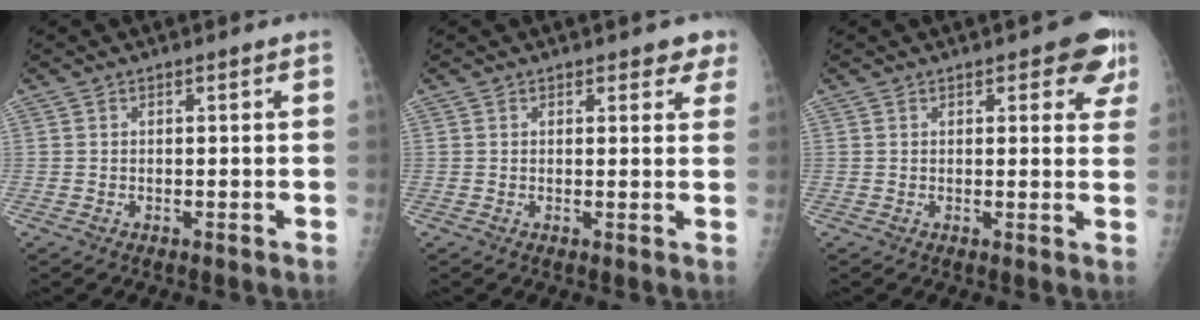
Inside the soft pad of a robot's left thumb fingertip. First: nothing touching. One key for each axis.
{"total": 2.9, "fx": 2.1, "fy": 1.7, "fz": 1.0, "tx": 0.024, "ty": -0.009, "tz": 0.019}
{"total": 5.6, "fx": 3.2, "fy": 2.8, "fz": 3.6, "tx": 0.002, "ty": -0.010, "tz": 0.030}